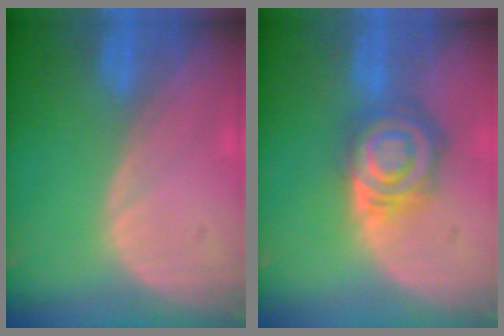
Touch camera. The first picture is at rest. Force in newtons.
{"total": 7.8, "press": 7.0, "slide": 3.4}